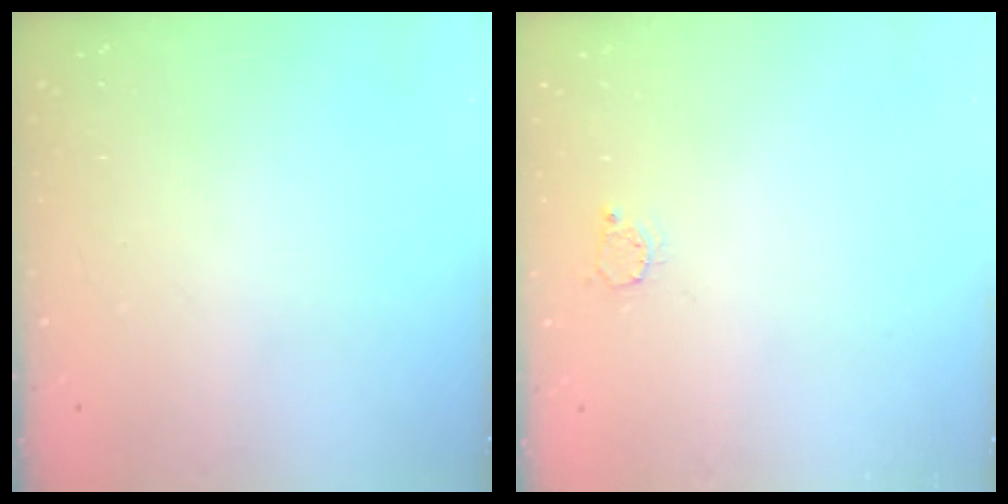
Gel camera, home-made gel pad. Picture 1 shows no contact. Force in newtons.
{"total": 2.7, "press": 2.7, "slide": 0.2}